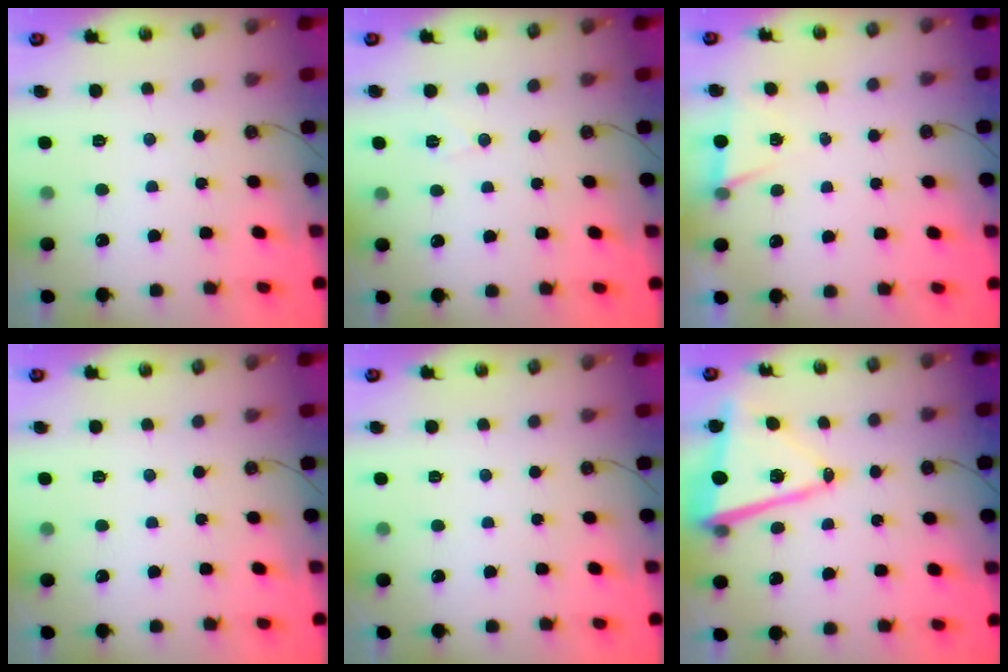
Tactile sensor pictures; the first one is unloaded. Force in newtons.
{"total": 5.8, "press": 5.6, "slide": 1.6}
{"total": 4.5, "press": 1.3, "slide": 4.4}
{"total": 0.0}
{"total": 0.0}
{"total": 13.0, "press": 12.9, "slide": 1.8}